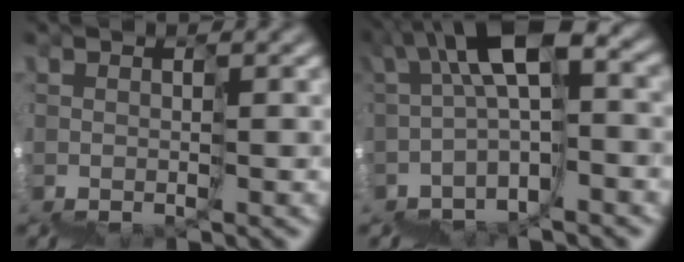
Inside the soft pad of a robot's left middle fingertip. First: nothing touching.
{"total": 5.7, "force": [0.3, 1.7, 5.4], "torque": [-0.107, 0.036, -0.007]}